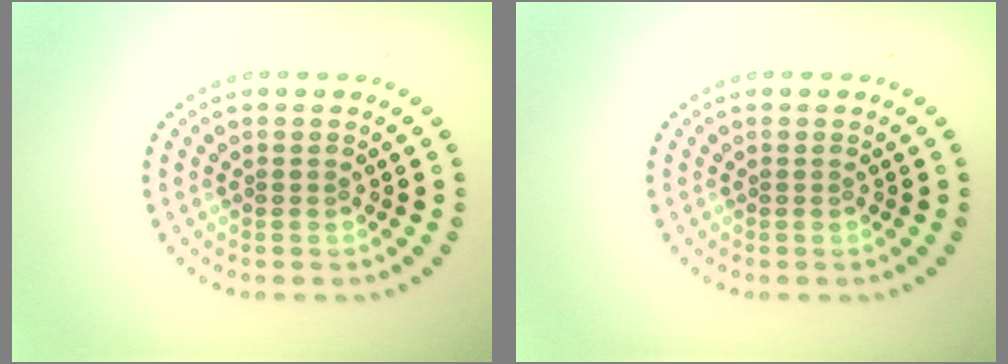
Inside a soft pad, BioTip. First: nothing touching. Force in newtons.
{"total": 0.0}